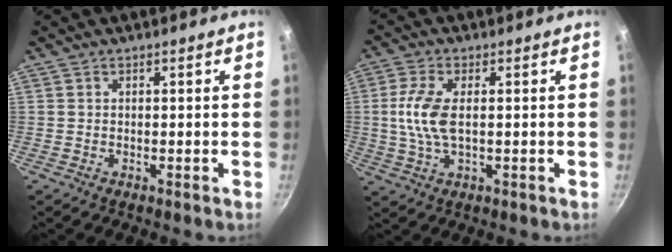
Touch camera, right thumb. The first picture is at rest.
{"total": 7.9, "force": [0.4, 3.6, 7.0], "torque": [-0.154, 0.004, 0.005]}